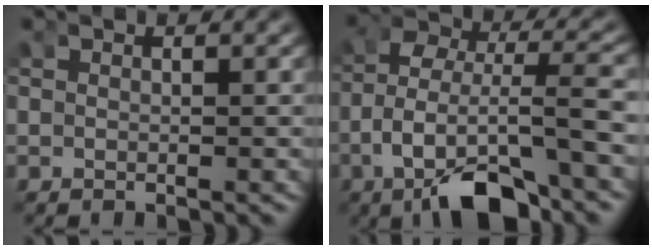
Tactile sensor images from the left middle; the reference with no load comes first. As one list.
[{"total": 7.7, "force": [-2.4, 3.5, 6.4], "torque": [-0.100, 0.001, -0.034]}]